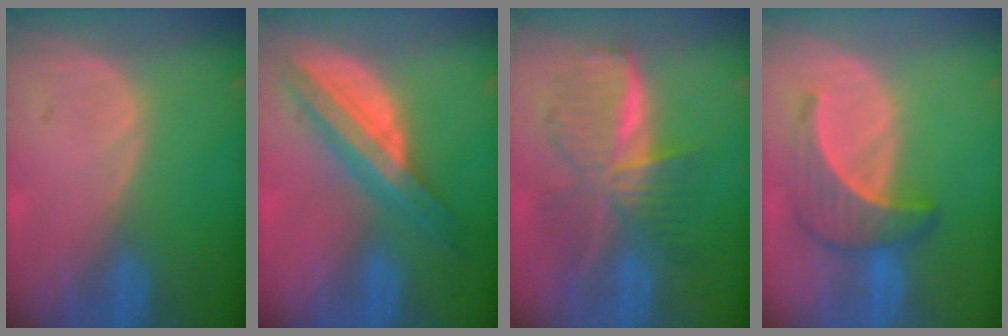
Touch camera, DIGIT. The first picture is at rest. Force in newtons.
{"total": 8.0, "press": 8.0, "slide": 0.6}
{"total": 9.3, "press": 9.3, "slide": 0.7}
{"total": 6.2, "press": 6.1, "slide": 1.1}